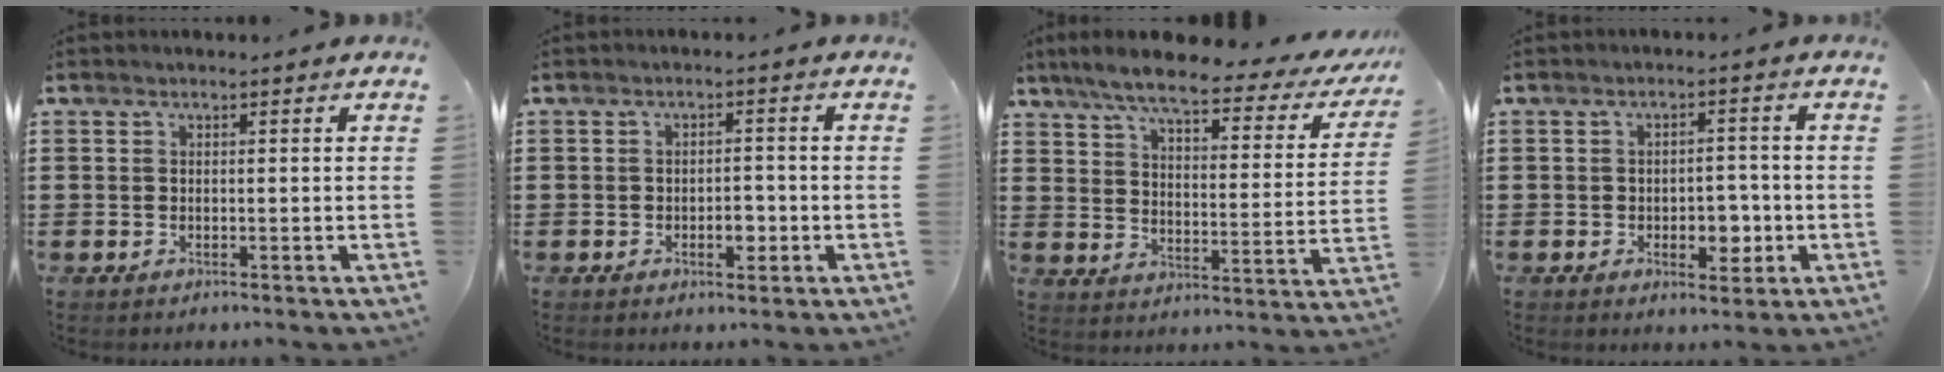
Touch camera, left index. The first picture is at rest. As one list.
[{"total": 3.7, "force": [-1.2, 1.9, 2.9], "torque": [-0.045, 0.000, -0.025]}, {"total": 7.6, "force": [6.1, 0.7, 4.4], "torque": [-0.103, -0.037, 0.100]}, {"total": 4.8, "force": [-1.5, 2.9, 3.6], "torque": [-0.056, 0.006, -0.029]}]